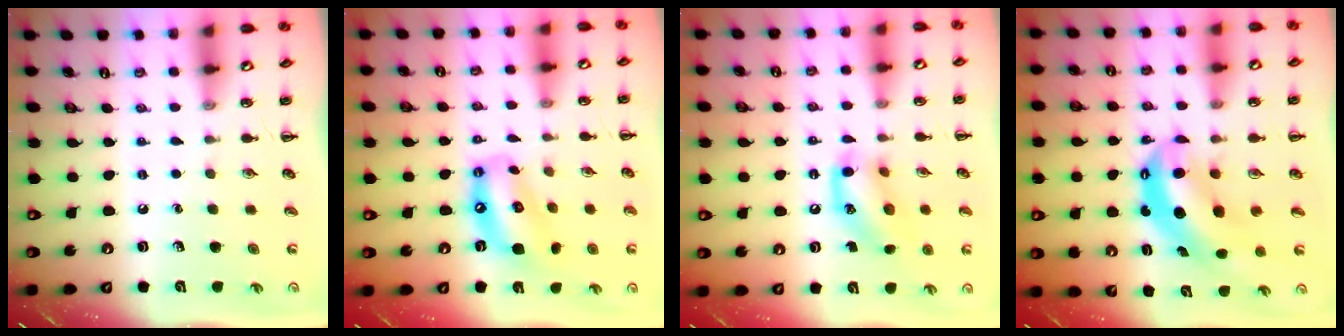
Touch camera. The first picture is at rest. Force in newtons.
{"total": 12.7, "press": 12.2, "slide": 3.5}
{"total": 13.8, "press": 13.6, "slide": 2.4}
{"total": 8.4, "press": 8.0, "slide": 2.4}